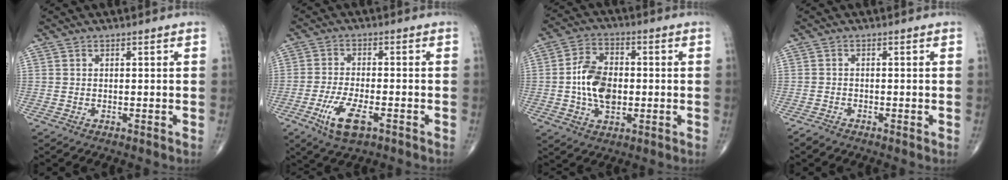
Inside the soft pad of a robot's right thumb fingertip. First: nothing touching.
{"total": 7.8, "force": [-3.6, 2.9, 6.3], "torque": [-0.129, 0.004, -0.062]}
{"total": 10.4, "force": [-0.6, 6.7, 7.9], "torque": [-0.128, 0.011, -0.016]}
{"total": 1.3, "force": [-1.1, 0.4, 0.6], "torque": [-0.015, -0.005, -0.025]}